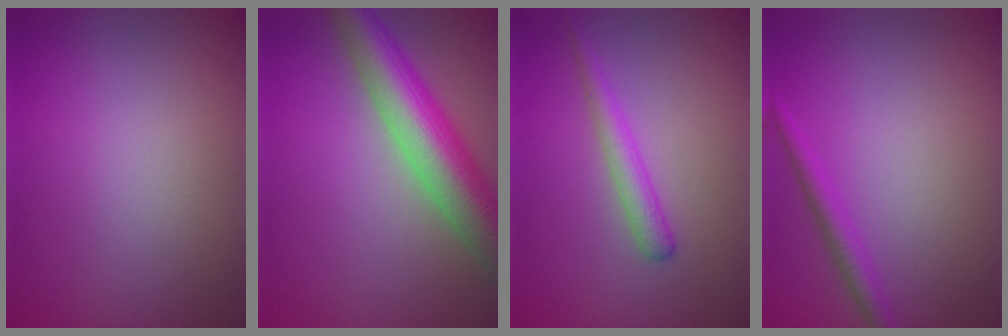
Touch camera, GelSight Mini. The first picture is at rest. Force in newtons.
{"total": 8.6, "press": 8.6, "slide": 0.5}
{"total": 2.1, "press": 2.1, "slide": 0.1}
{"total": 1.9, "press": 1.9, "slide": 0.2}